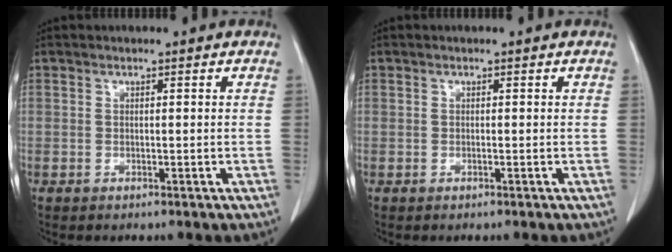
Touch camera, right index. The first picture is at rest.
{"total": 0.0}